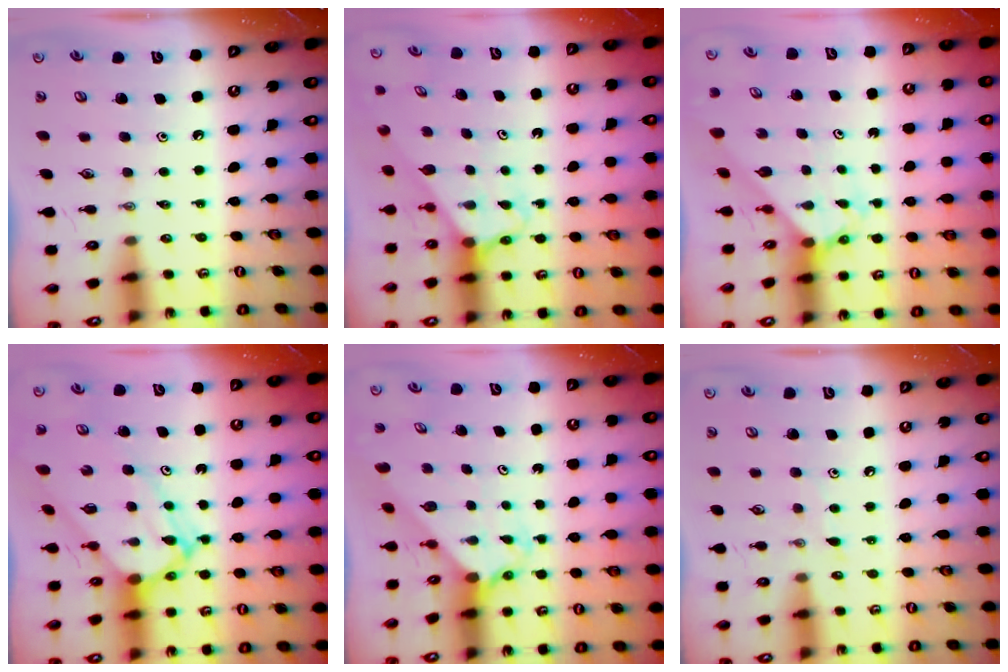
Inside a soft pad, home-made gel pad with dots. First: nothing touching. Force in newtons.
{"total": 2.7, "press": 2.7, "slide": 0.1}
{"total": 2.3, "press": 2.3, "slide": 0.2}
{"total": 9.8, "press": 9.7, "slide": 1.0}
{"total": 2.5, "press": 2.4, "slide": 0.3}
{"total": 4.9, "press": 4.8, "slide": 0.5}